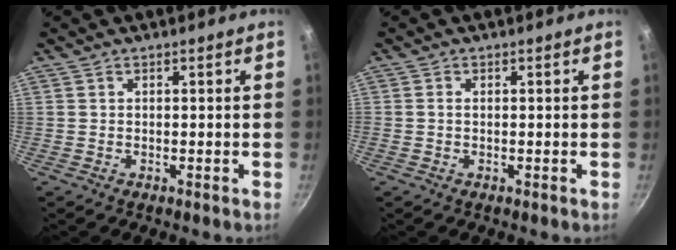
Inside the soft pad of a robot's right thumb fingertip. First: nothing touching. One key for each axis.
{"total": 0.7, "fx": 0.1, "fy": 0.5, "fz": 0.5, "tx": -0.011, "ty": 0.003, "tz": 0.000}